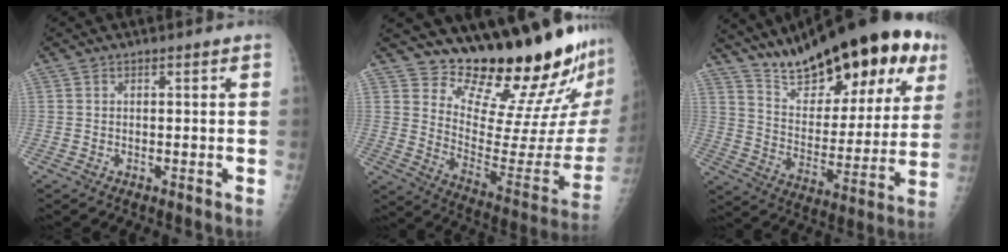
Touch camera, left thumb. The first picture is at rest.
{"total": 21.8, "force": [19.7, 3.2, 8.9], "torque": [-0.093, -0.201, 0.276]}
{"total": 27.0, "force": [17.8, 10.0, 17.7], "torque": [-0.227, -0.058, 0.277]}